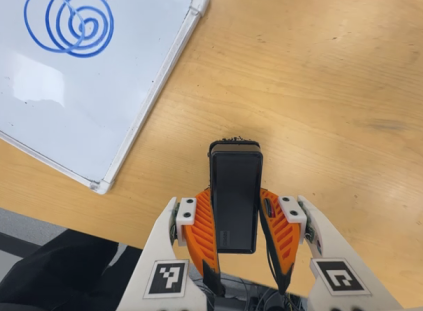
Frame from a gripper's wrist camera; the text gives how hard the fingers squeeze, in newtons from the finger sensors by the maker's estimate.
{"total": 5.9, "left": 3.9, "right": 7.9}